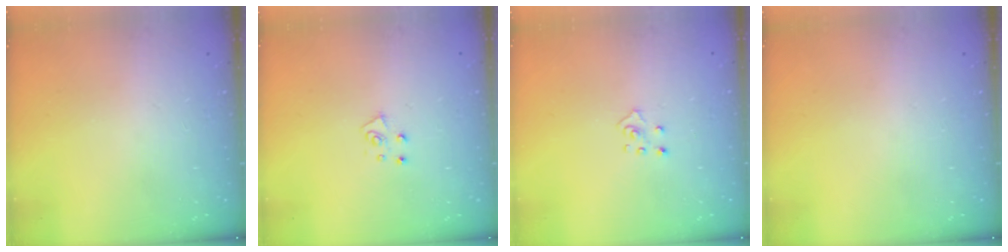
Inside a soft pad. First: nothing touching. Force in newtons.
{"total": 6.4, "press": 6.4, "slide": 0.6}
{"total": 2.7, "press": 2.7, "slide": 0.2}
{"total": 0.0}